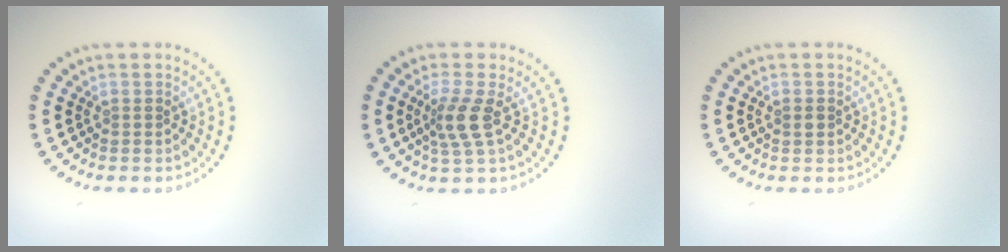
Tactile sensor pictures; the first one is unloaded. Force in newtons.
{"total": 2.8, "press": 2.1, "slide": 1.8}
{"total": 0.9, "press": 0.9, "slide": 0.1}